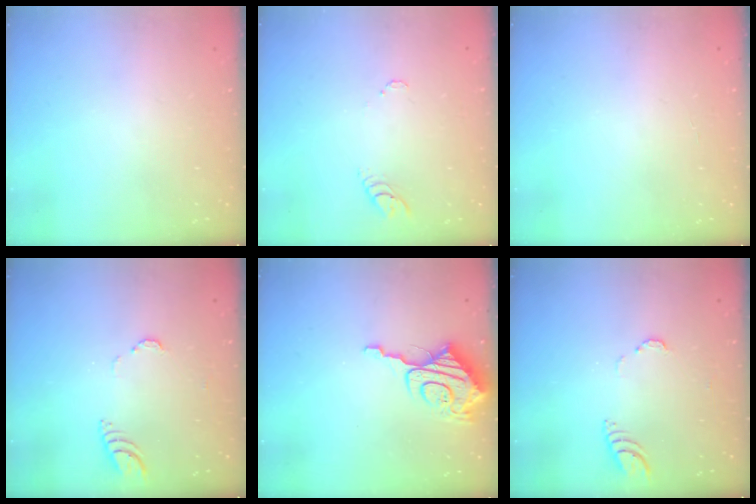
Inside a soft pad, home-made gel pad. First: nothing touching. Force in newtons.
{"total": 3.5, "press": 3.5, "slide": 0.2}
{"total": 1.9, "press": 1.9, "slide": 0.2}
{"total": 3.4, "press": 3.4, "slide": 0.3}
{"total": 11.1, "press": 11.0, "slide": 1.1}
{"total": 3.4, "press": 3.4, "slide": 0.3}